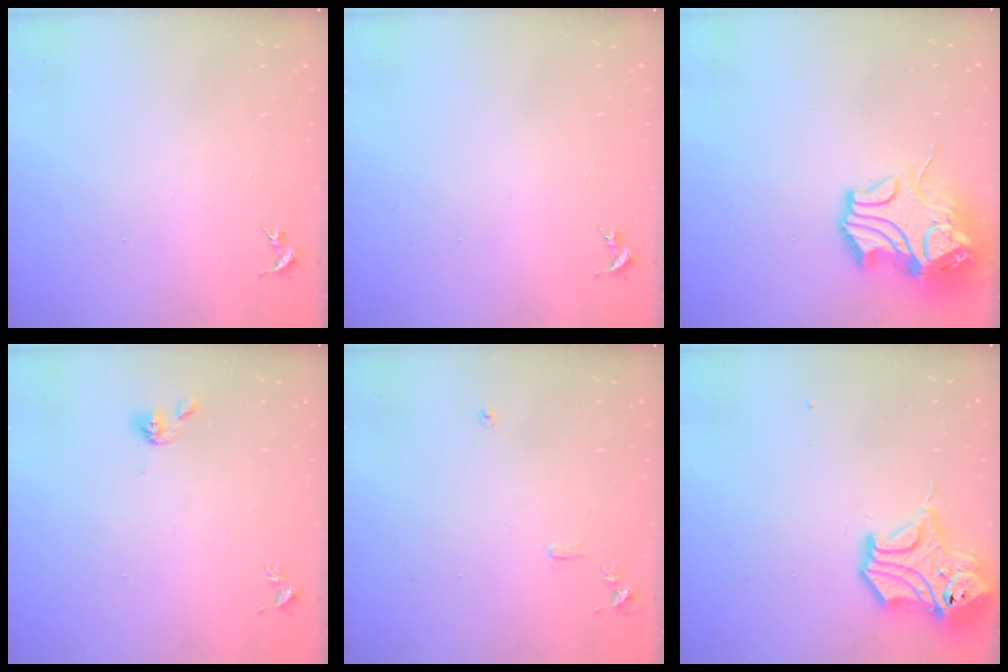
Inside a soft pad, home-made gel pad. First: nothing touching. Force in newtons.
{"total": 0.0}
{"total": 13.9, "press": 13.8, "slide": 2.1}
{"total": 5.2, "press": 4.6, "slide": 2.3}
{"total": 7.8, "press": 7.8, "slide": 0.8}
{"total": 14.8, "press": 14.7, "slide": 2.2}